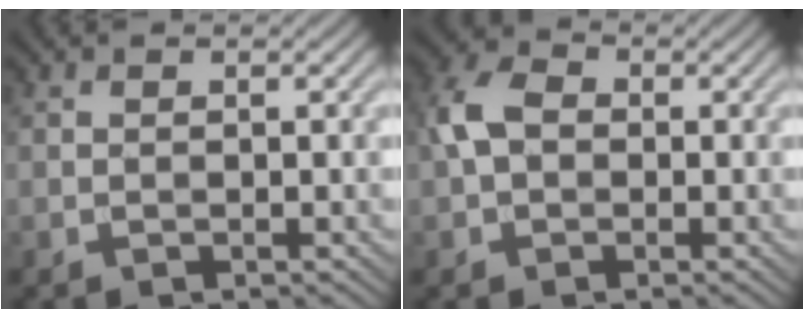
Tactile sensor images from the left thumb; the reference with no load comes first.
{"total": 4.5, "force": [0.0, 3.4, 3.0], "torque": [-0.069, 0.011, -0.010]}